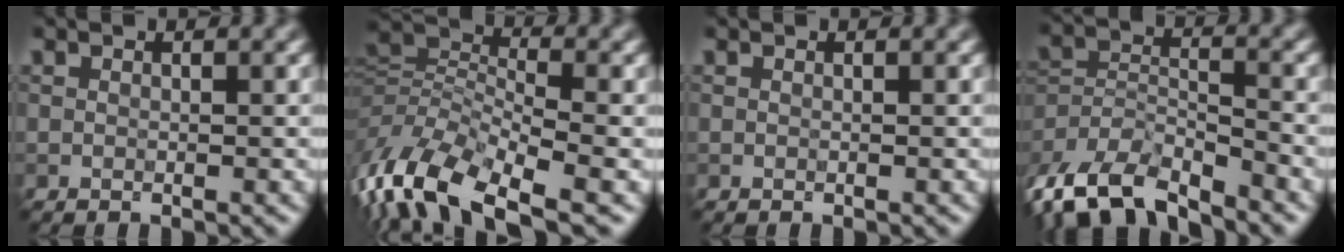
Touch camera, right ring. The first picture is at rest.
{"total": 10.4, "force": [-6.6, 3.7, 7.1], "torque": [-0.149, 0.003, -0.123]}
{"total": 0.0}
{"total": 8.9, "force": [-8.1, 2.4, 2.8], "torque": [-0.064, -0.005, -0.136]}